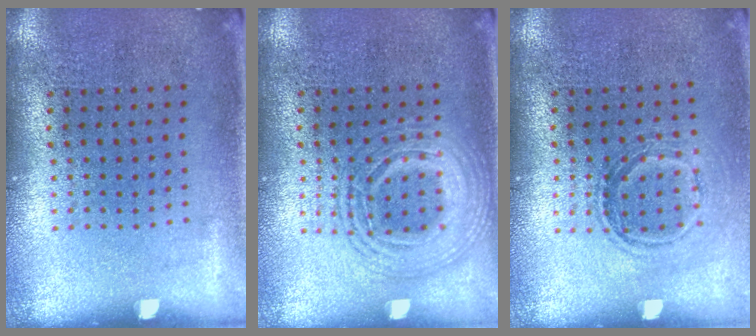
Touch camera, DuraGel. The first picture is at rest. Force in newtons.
{"total": 2.3, "press": 2.3, "slide": 0.3}
{"total": 1.2, "press": 1.0, "slide": 0.6}